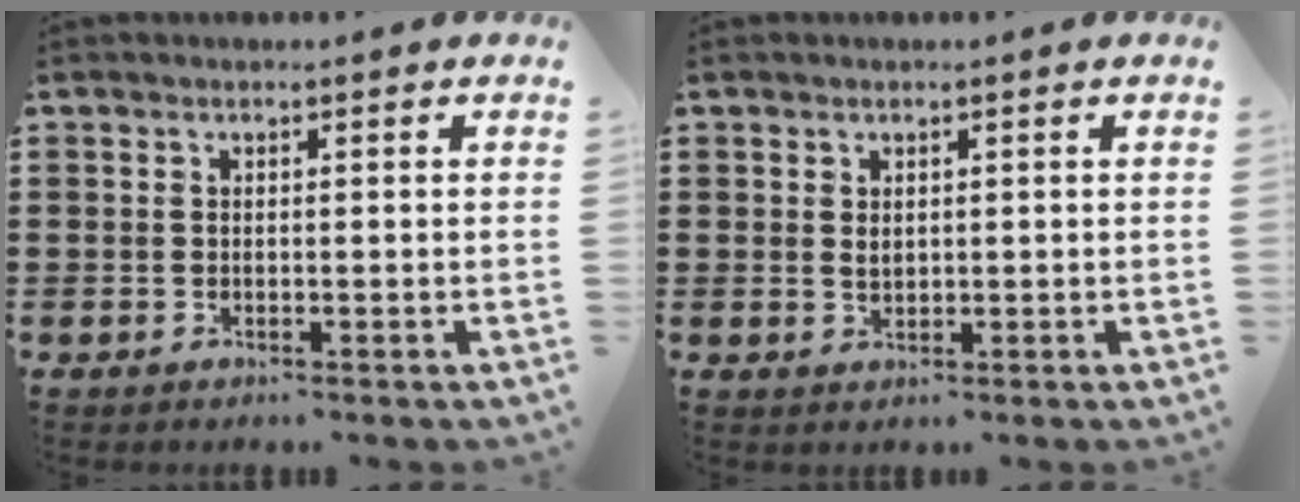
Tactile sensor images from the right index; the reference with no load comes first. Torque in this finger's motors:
{"motor_torque": [0.61, 0.40, 0.04, 0.01]}